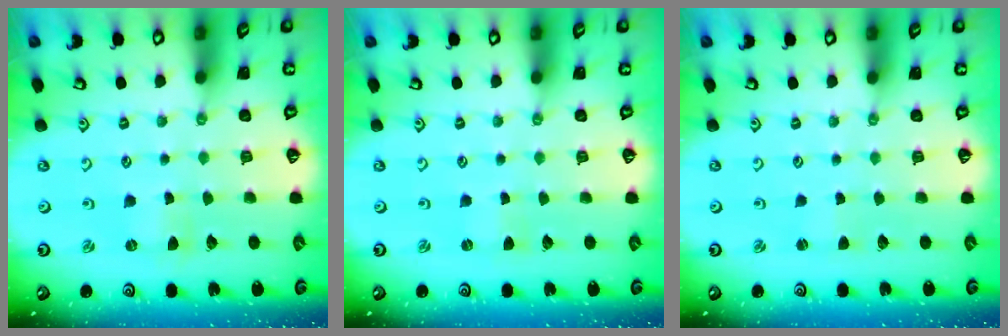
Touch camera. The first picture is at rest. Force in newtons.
{"total": 0.0}
{"total": 0.9, "press": 0.9, "slide": 0.1}